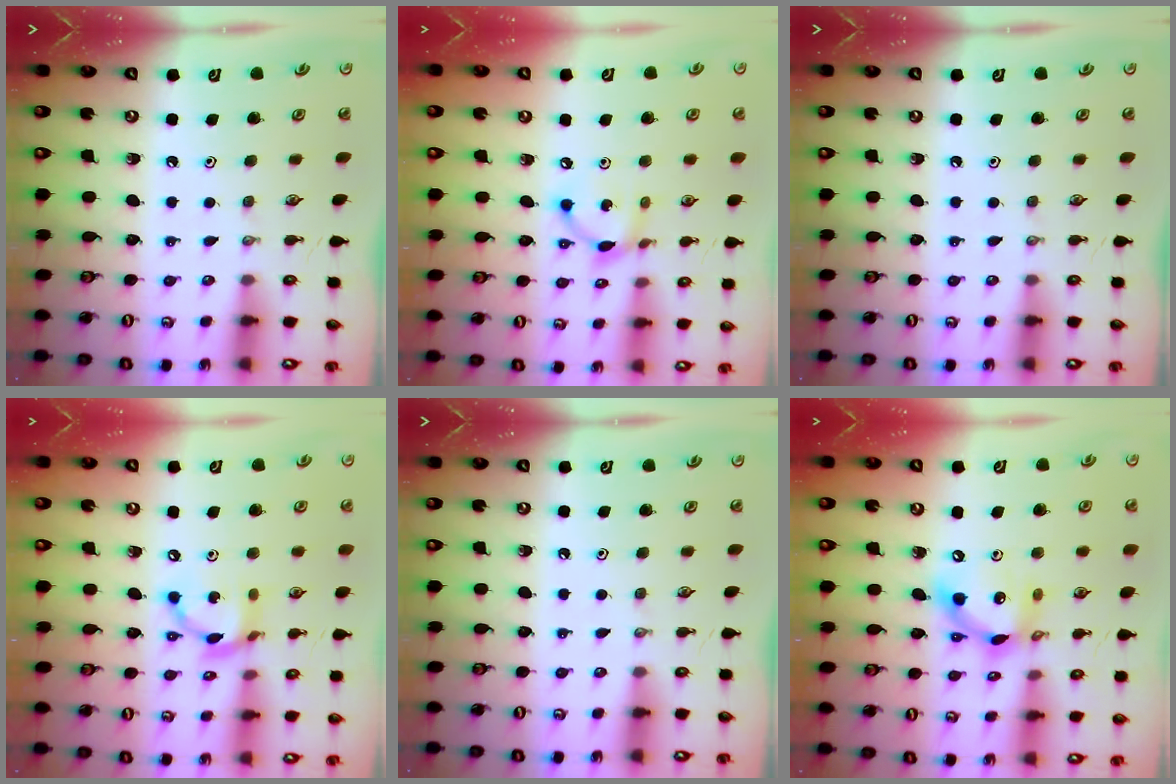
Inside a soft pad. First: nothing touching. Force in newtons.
{"total": 8.6, "press": 8.6, "slide": 0.4}
{"total": 0.0}
{"total": 12.1, "press": 12.1, "slide": 0.8}
{"total": 0.0}
{"total": 12.5, "press": 12.5, "slide": 0.6}